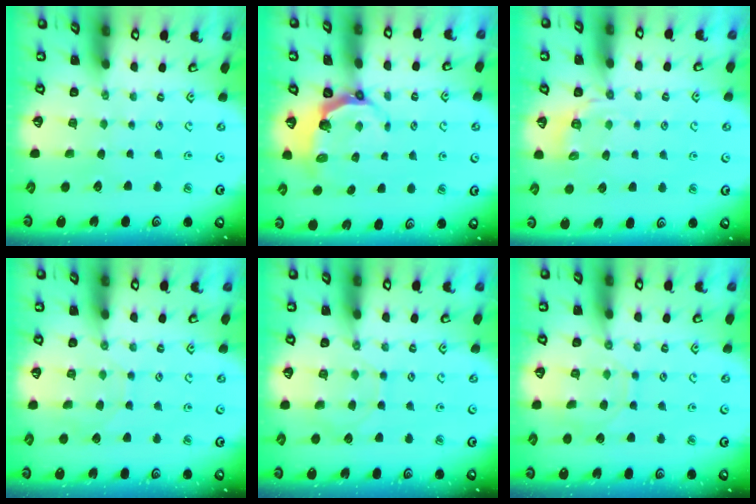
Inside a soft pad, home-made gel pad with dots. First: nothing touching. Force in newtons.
{"total": 4.3, "press": 2.9, "slide": 3.3}
{"total": 5.1, "press": 4.8, "slide": 1.9}
{"total": 3.9, "press": 3.9, "slide": 0.5}
{"total": 7.0, "press": 6.9, "slide": 0.7}
{"total": 8.4, "press": 8.4, "slide": 0.6}